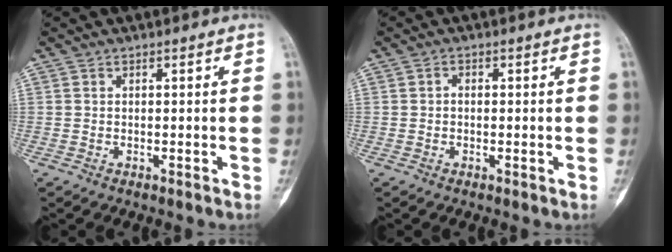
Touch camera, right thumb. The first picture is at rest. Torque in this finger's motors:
{"motor_torque": [-0.17, -0.13, 0.39, 0.11, 0.02]}